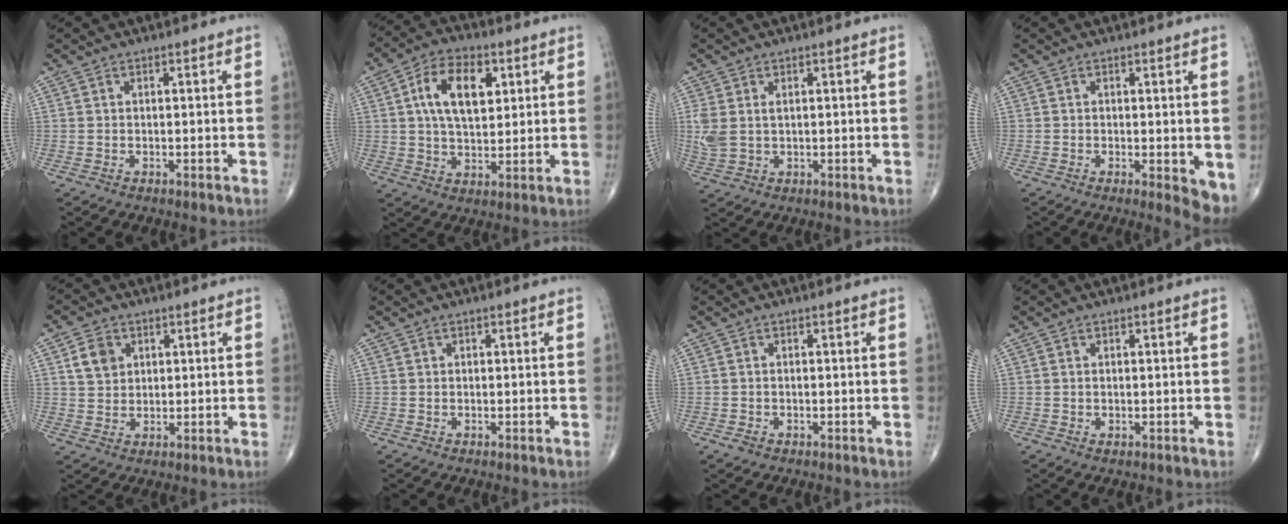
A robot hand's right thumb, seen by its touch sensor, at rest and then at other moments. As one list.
[{"total": 11.8, "force": [3.4, 6.6, 9.2], "torque": [-0.145, -0.002, 0.056]}, {"total": 4.5, "force": [0.8, 2.7, 3.4], "torque": [-0.095, 0.006, 0.023]}, {"total": 4.8, "force": [-0.5, 1.7, 4.5], "torque": [-0.054, -0.012, -0.007]}, {"total": 5.2, "force": [2.0, 4.2, 2.5], "torque": [-0.027, -0.007, 0.036]}, {"total": 0.0}, {"total": 1.1, "force": [-0.6, 0.8, 0.5], "torque": [-0.011, 0.003, -0.009]}, {"total": 0.5, "force": [0.0, 0.3, 0.4], "torque": [-0.011, -0.001, 0.002]}]